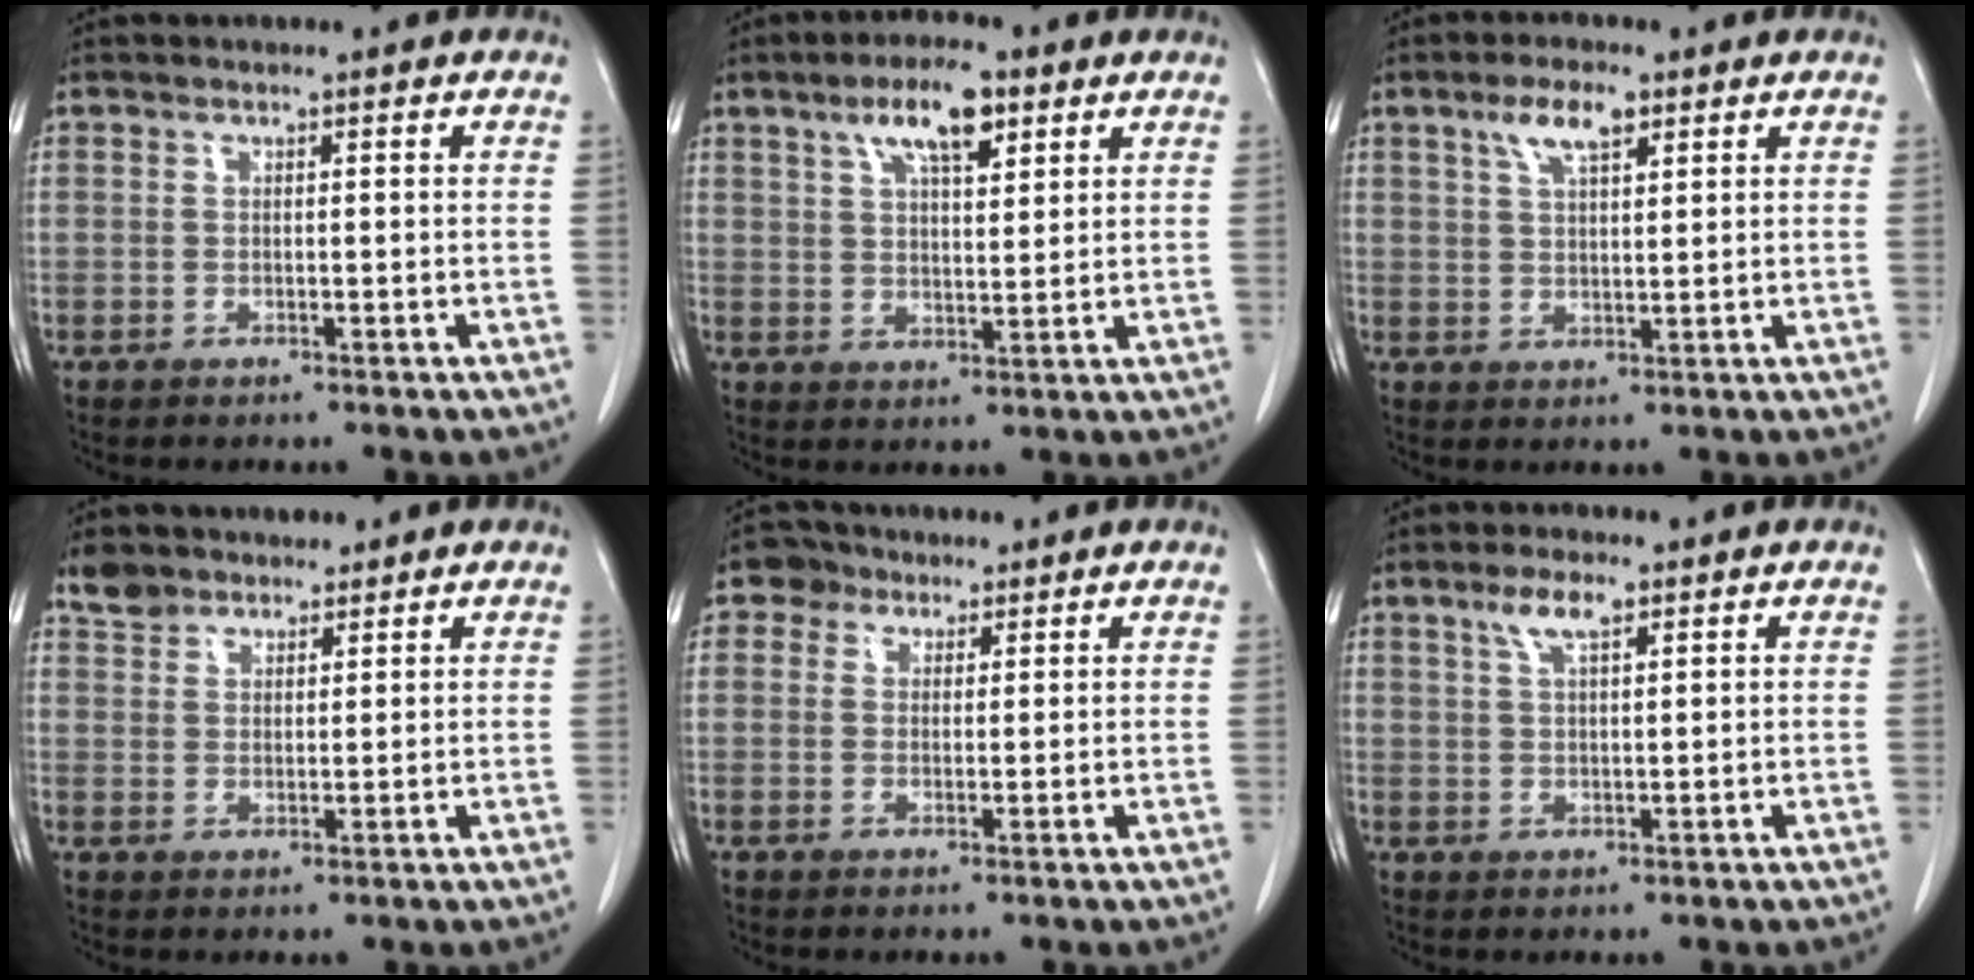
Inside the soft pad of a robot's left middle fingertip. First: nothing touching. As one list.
[{"total": 7.9, "force": [4.5, 2.2, 6.1], "torque": [-0.112, 0.011, 0.076]}, {"total": 5.0, "force": [2.9, 1.6, 3.8], "torque": [-0.077, 0.008, 0.056]}, {"total": 4.4, "force": [3.6, 2.5, 0.5], "torque": [-0.012, 0.017, 0.067]}, {"total": 3.3, "force": [1.9, 2.6, 0.4], "torque": [-0.006, 0.012, 0.028]}, {"total": 3.8, "force": [2.3, 1.1, 2.8], "torque": [-0.060, 0.008, 0.047]}]